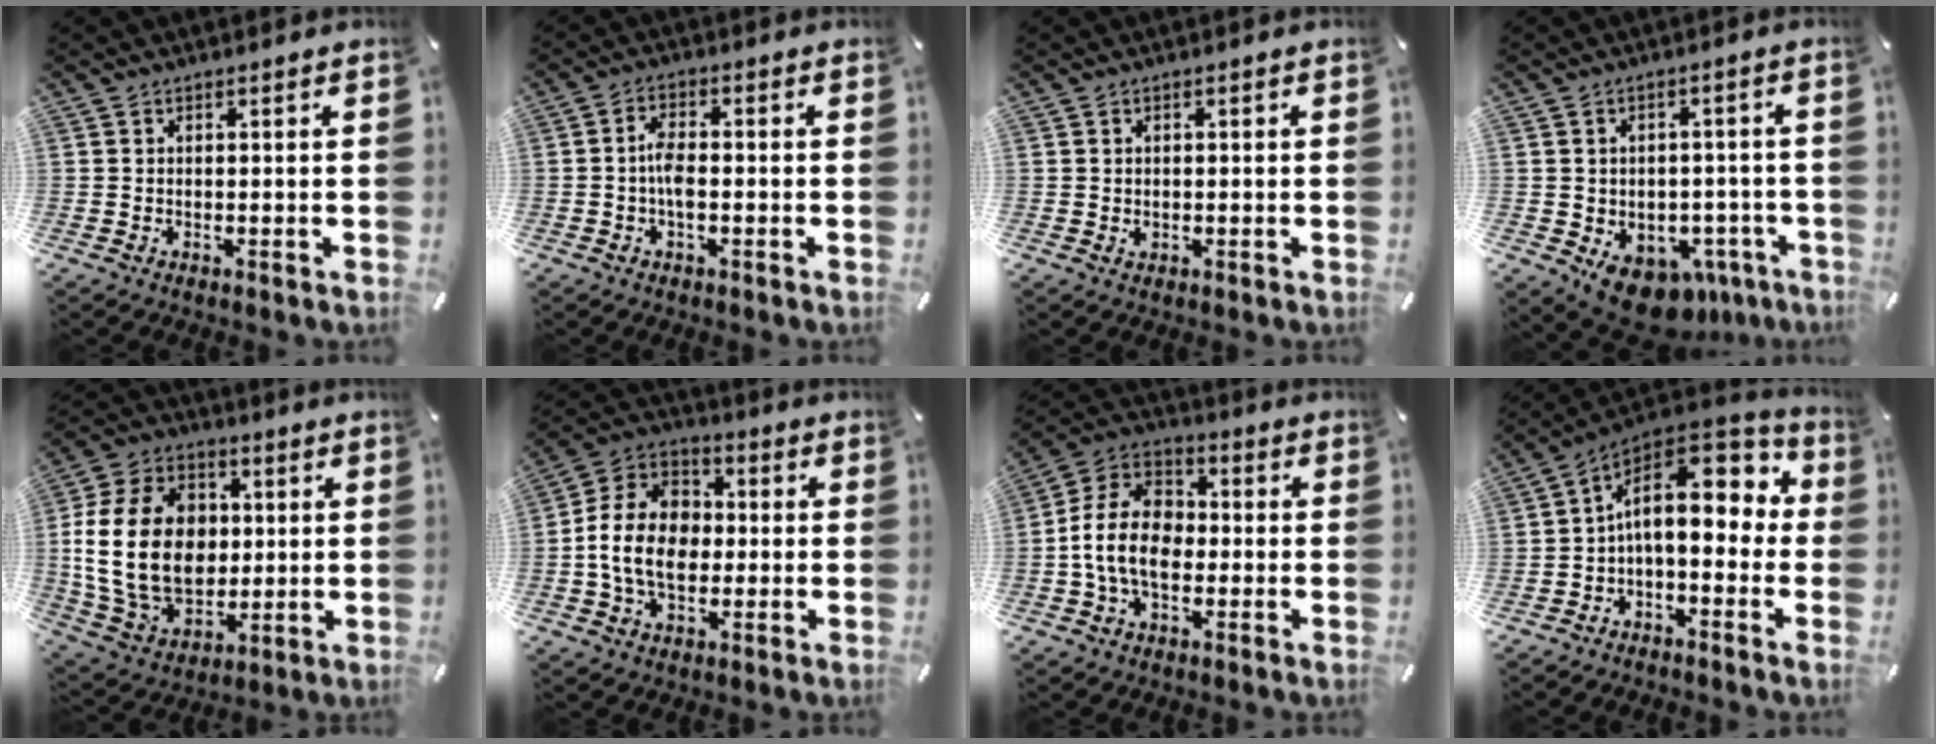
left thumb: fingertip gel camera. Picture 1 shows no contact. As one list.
[{"total": 4.5, "force": [-0.9, 2.0, 3.9], "torque": [-0.083, 0.004, -0.020]}, {"total": 0.8, "force": [-0.1, 0.6, 0.4], "torque": [0.000, -0.002, -0.003]}, {"total": 9.7, "force": [-6.0, 6.1, 4.6], "torque": [-0.048, 0.032, -0.093]}, {"total": 20.7, "force": [1.1, 15.9, 13.2], "torque": [-0.282, 0.006, 0.022]}, {"total": 12.9, "force": [-2.0, 10.0, 7.9], "torque": [-0.189, 0.024, -0.037]}, {"total": 12.6, "force": [-2.6, 9.1, 8.3], "torque": [-0.191, 0.022, -0.048]}, {"total": 15.4, "force": [3.5, 8.6, 12.3], "torque": [-0.190, -0.025, 0.060]}]